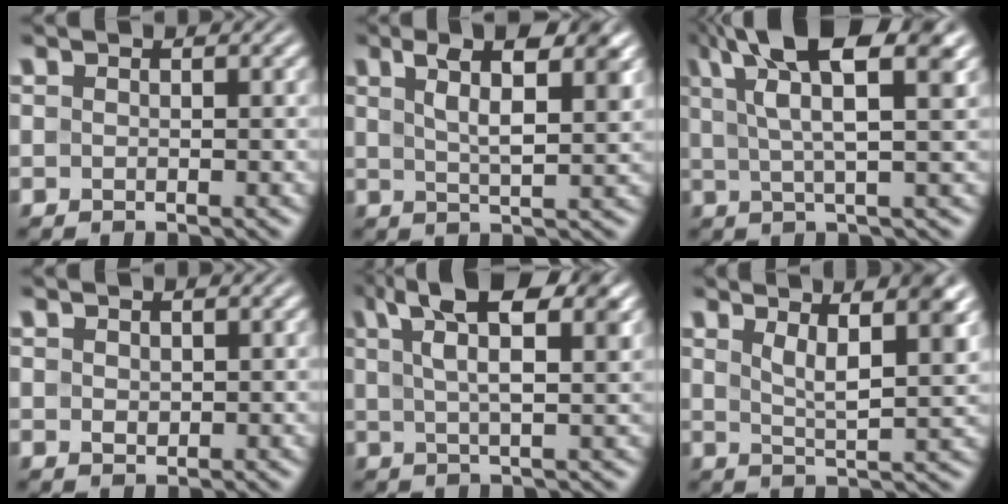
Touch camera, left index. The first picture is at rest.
{"total": 7.3, "force": [3.6, 2.3, 5.9], "torque": [-0.083, 0.016, 0.053]}
{"total": 10.8, "force": [5.3, 3.2, 8.8], "torque": [-0.133, 0.028, 0.074]}
{"total": 0.8, "force": [0.4, 0.6, 0.4], "torque": [-0.008, -0.003, 0.010]}
{"total": 8.5, "force": [4.4, 2.7, 6.8], "torque": [-0.103, 0.022, 0.068]}
{"total": 5.6, "force": [2.8, 1.7, 4.5], "torque": [-0.059, 0.006, 0.040]}